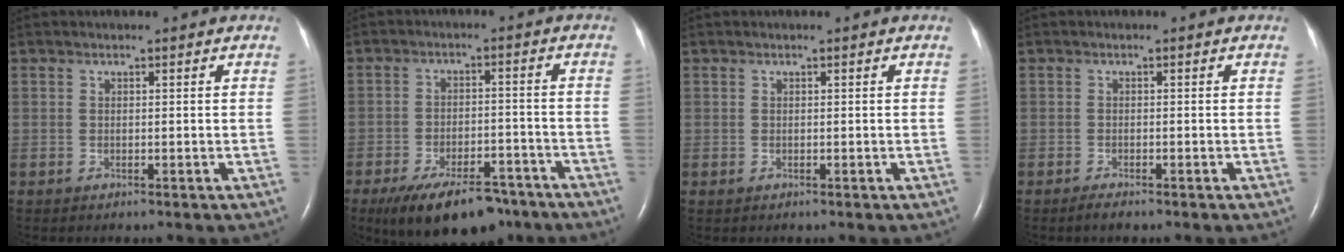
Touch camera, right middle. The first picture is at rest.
{"total": 13.0, "force": [-9.6, 5.1, 7.0], "torque": [-0.110, -0.001, -0.148]}
{"total": 0.0}
{"total": 1.2, "force": [-1.0, 0.1, 0.7], "torque": [-0.019, -0.003, -0.018]}